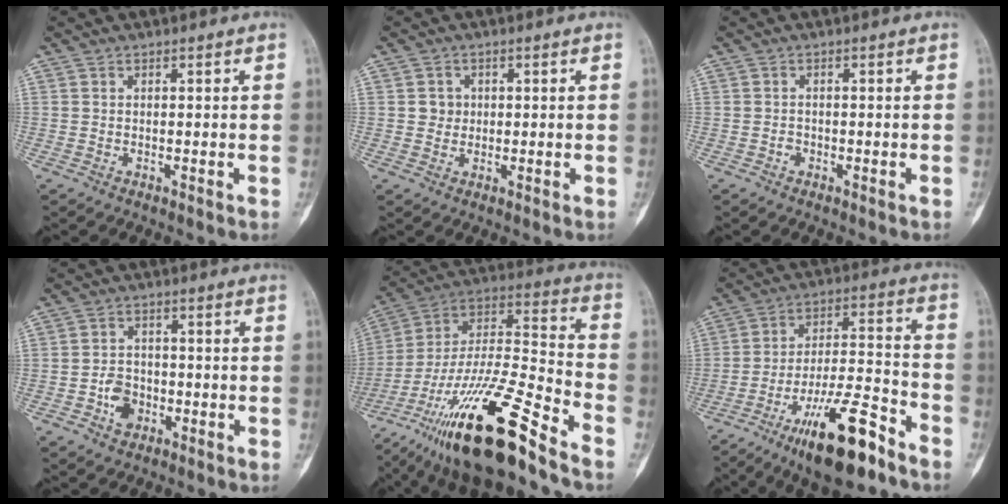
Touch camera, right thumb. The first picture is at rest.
{"total": 2.5, "force": [0.3, 2.4, 0.7], "torque": [0.004, 0.004, 0.003]}
{"total": 0.9, "force": [-0.5, 0.7, 0.3], "torque": [0.003, 0.004, -0.013]}
{"total": 4.9, "force": [-2.0, 3.8, 2.5], "torque": [-0.019, 0.017, -0.036]}
{"total": 27.0, "force": [-18.0, 5.4, 19.4], "torque": [-0.374, 0.056, -0.320]}
{"total": 17.9, "force": [-11.4, 4.7, 12.9], "torque": [-0.219, 0.073, -0.194]}